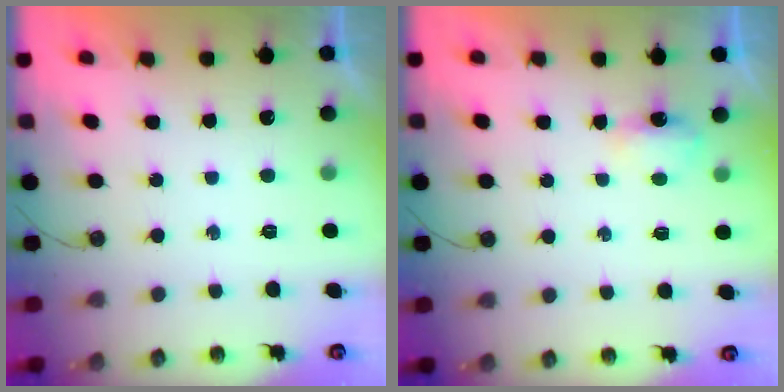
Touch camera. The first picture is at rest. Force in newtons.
{"total": 3.6, "press": 3.5, "slide": 0.5}